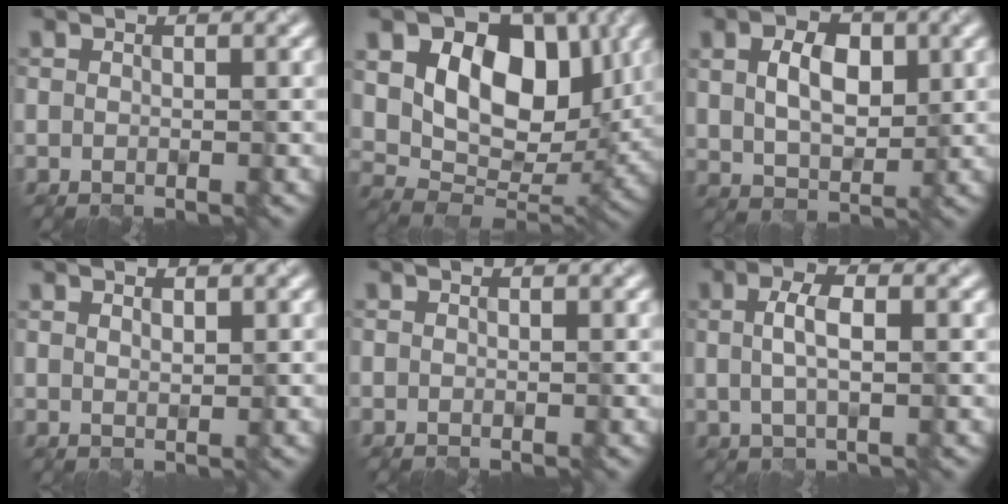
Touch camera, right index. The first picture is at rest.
{"total": 12.0, "force": [3.8, 8.0, 8.2], "torque": [-0.122, -0.004, 0.066]}
{"total": 4.8, "force": [1.6, 3.2, 3.2], "torque": [-0.063, 0.000, 0.028]}
{"total": 0.9, "force": [0.9, 0.2, 0.2], "torque": [-0.004, -0.001, 0.016]}
{"total": 0.0}
{"total": 2.7, "force": [0.7, 1.0, 2.4], "torque": [-0.050, 0.004, 0.012]}